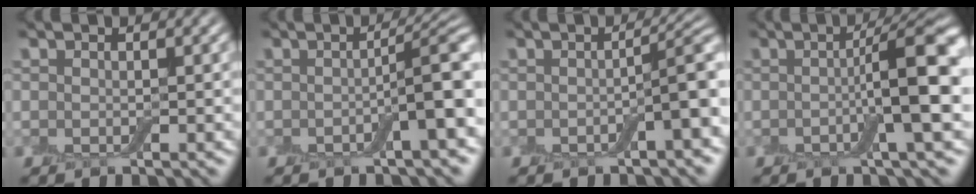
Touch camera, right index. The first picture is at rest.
{"total": 4.3, "force": [-0.9, 0.6, 4.1], "torque": [-0.056, 0.015, -0.019]}
{"total": 3.3, "force": [-0.9, 0.5, 3.2], "torque": [-0.044, 0.014, -0.018]}
{"total": 7.4, "force": [-0.3, 1.3, 7.3], "torque": [-0.101, 0.012, -0.011]}